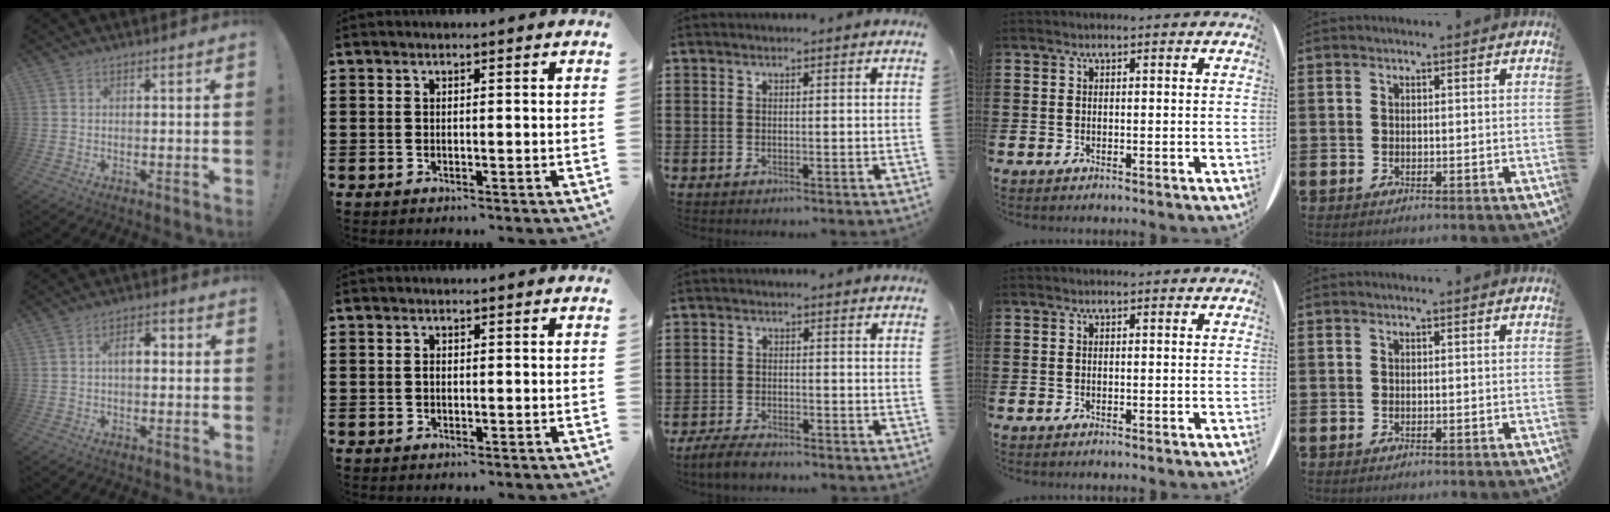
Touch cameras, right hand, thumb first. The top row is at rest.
{"thumb": {"total": 5.7, "force": [0.3, 3.2, 4.7], "torque": [-0.074, 0.012, 0.001]}, "index": {"total": 0.8, "force": [-0.1, 0.5, 0.5], "torque": [-0.013, 0.001, -0.002]}, "middle": {"total": 3.4, "force": [-3.0, 0.8, 1.2], "torque": [-0.036, 0.002, -0.065]}}